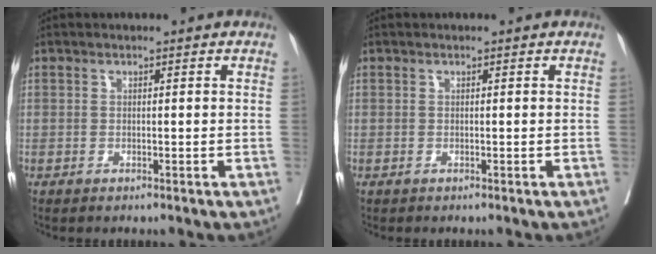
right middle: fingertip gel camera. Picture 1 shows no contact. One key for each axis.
{"total": 0.0}